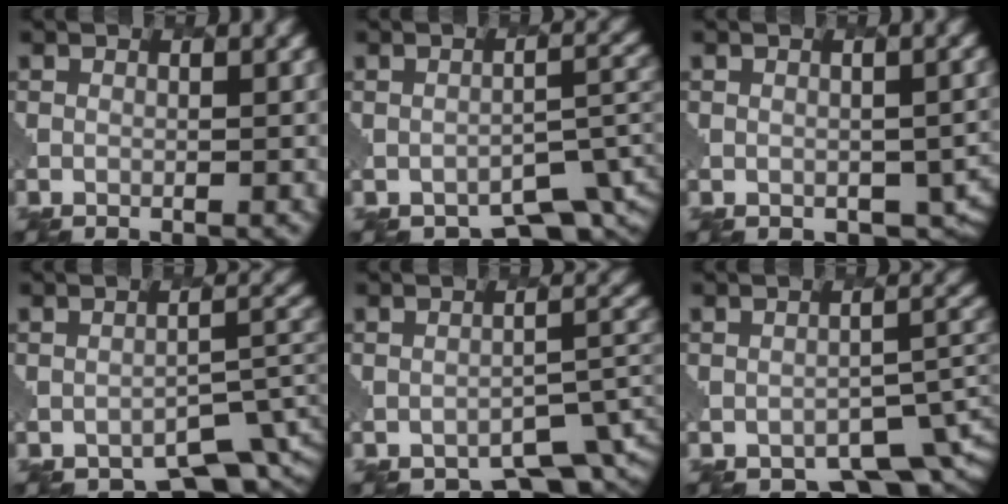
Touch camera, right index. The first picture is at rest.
{"total": 3.1, "force": [-2.8, 1.1, 0.6], "torque": [-0.003, -0.001, -0.040]}
{"total": 3.8, "force": [-1.2, 3.1, 1.9], "torque": [-0.018, -0.024, -0.009]}
{"total": 3.6, "force": [-3.1, 1.5, 1.1], "torque": [-0.007, -0.004, -0.043]}
{"total": 3.1, "force": [-2.8, 1.2, 0.7], "torque": [-0.004, -0.004, -0.039]}
{"total": 4.1, "force": [-3.3, 1.9, 1.6], "torque": [-0.010, -0.009, -0.045]}